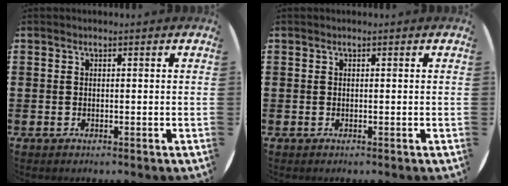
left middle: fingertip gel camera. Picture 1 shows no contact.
{"total": 0.0}